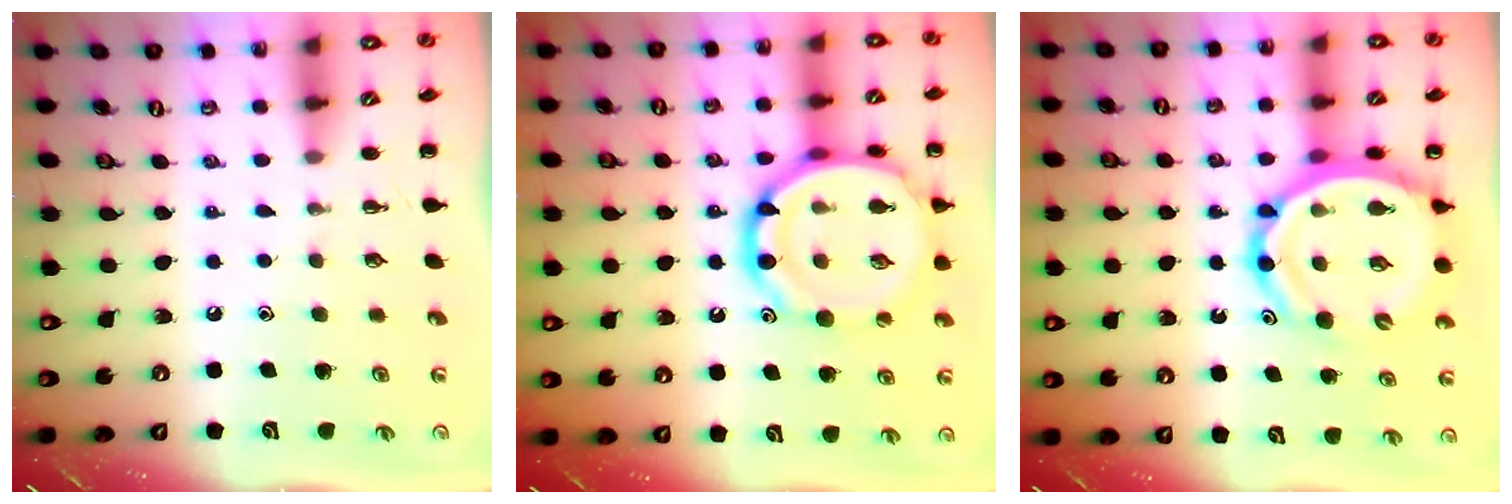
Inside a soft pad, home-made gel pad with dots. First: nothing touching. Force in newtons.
{"total": 20.0, "press": 19.8, "slide": 2.5}
{"total": 16.6, "press": 16.0, "slide": 4.4}